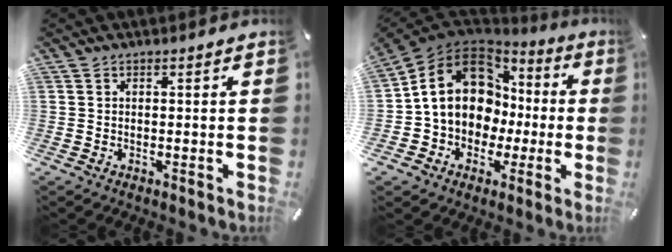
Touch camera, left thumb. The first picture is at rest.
{"total": 15.7, "force": [1.6, 13.0, 8.7], "torque": [-0.185, -0.003, 0.035]}